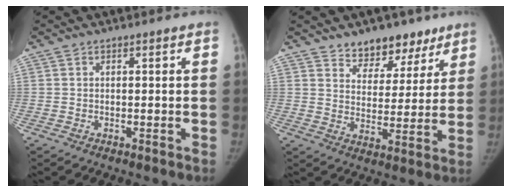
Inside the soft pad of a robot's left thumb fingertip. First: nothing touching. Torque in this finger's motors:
{"motor_torque": [0.09, -0.08, 0.45, -0.35, 0.02]}